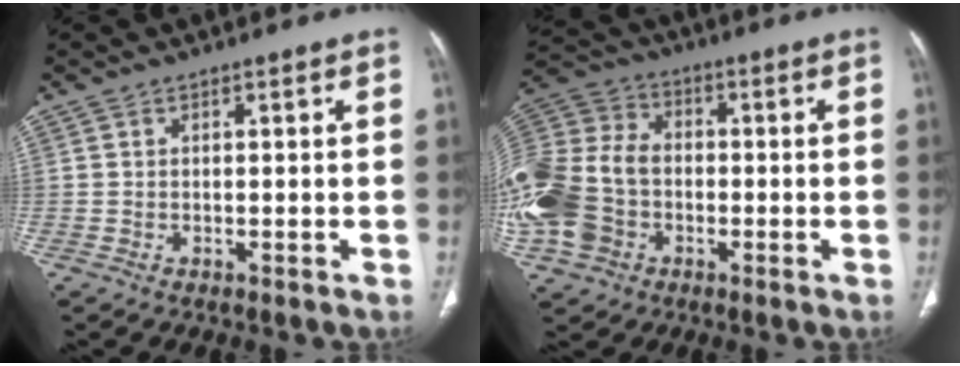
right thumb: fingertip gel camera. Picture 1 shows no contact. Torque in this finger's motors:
{"motor_torque": [2.27, 2.04, 1.00, 0.44, 0.75]}